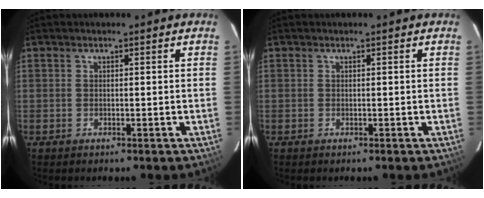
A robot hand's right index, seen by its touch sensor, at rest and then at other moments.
{"total": 0.0}